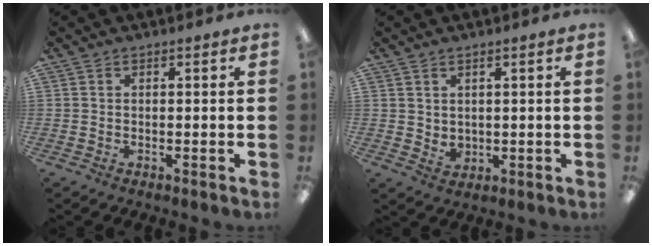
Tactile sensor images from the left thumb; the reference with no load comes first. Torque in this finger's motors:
{"motor_torque": [-0.34, -0.04, -0.28, -0.17, 0.00]}